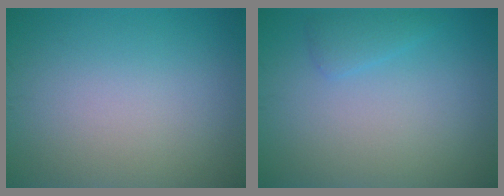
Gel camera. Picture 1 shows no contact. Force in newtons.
{"total": 1.4, "press": 1.4, "slide": 0.1}